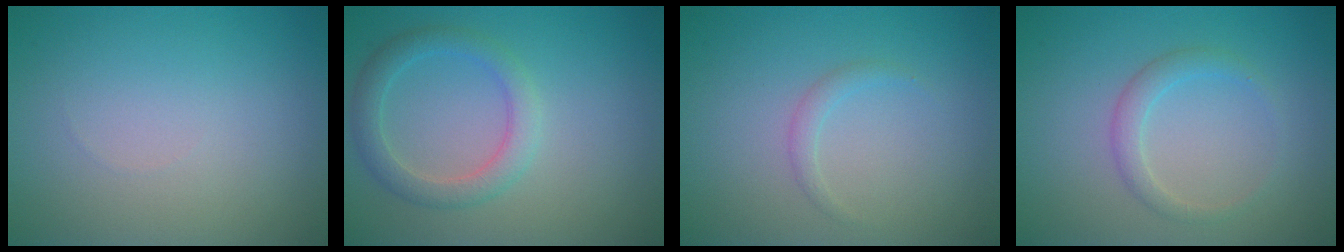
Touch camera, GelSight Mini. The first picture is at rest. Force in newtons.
{"total": 2.9, "press": 2.9, "slide": 0.1}
{"total": 1.0, "press": 1.0, "slide": 0.1}
{"total": 1.8, "press": 1.8, "slide": 0.0}